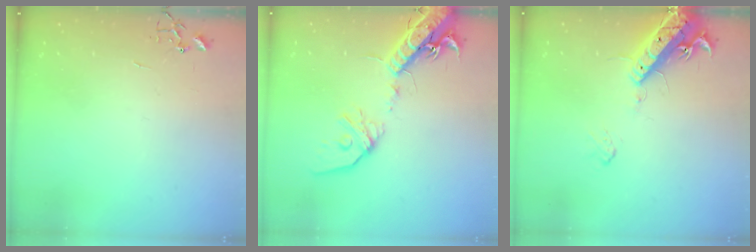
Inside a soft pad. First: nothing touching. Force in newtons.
{"total": 18.3, "press": 17.9, "slide": 3.7}
{"total": 15.1, "press": 14.7, "slide": 3.5}